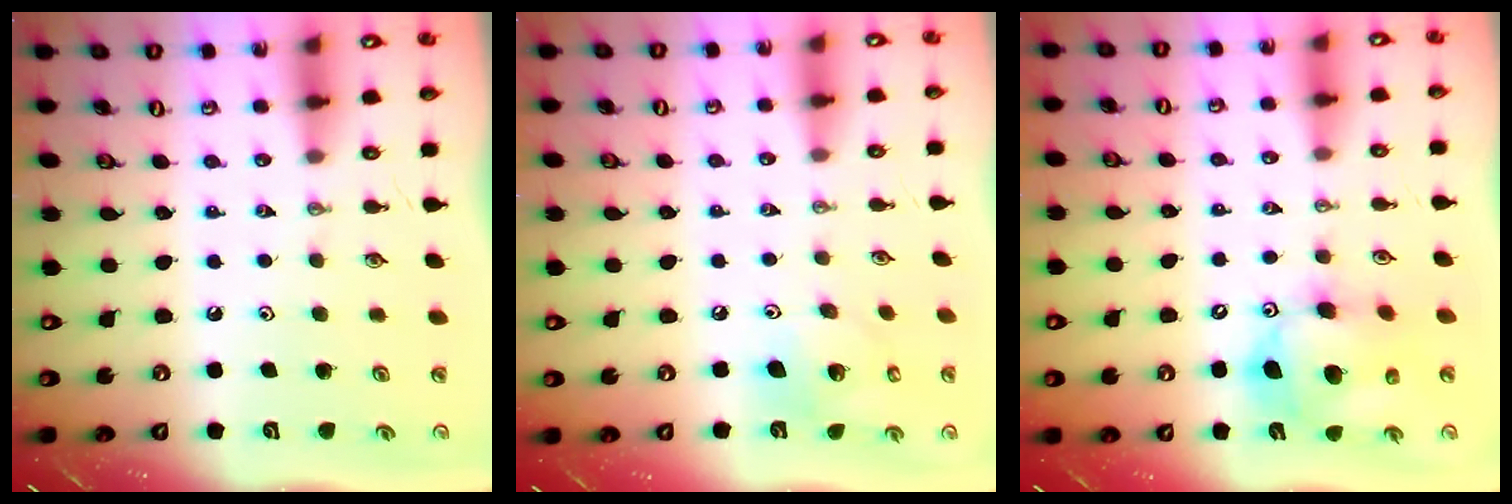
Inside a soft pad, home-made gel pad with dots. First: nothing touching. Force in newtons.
{"total": 12.4, "press": 12.0, "slide": 3.1}
{"total": 13.3, "press": 13.0, "slide": 2.9}